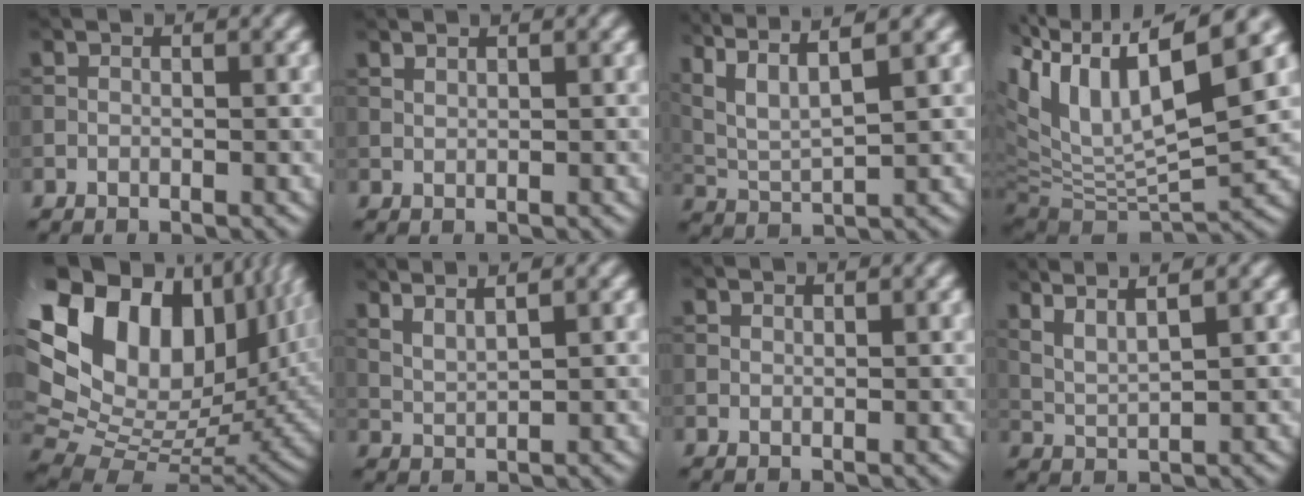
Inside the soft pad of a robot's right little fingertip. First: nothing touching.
{"total": 0.7, "force": [0.6, 0.1, 0.2], "torque": [-0.005, 0.000, 0.014]}
{"total": 8.3, "force": [5.7, 2.2, 5.6], "torque": [-0.124, 0.033, 0.082]}
{"total": 12.7, "force": [4.5, 4.3, 11.1], "torque": [-0.209, 0.008, 0.080]}
{"total": 21.8, "force": [8.7, 13.8, 14.5], "torque": [-0.294, 0.055, 0.171]}
{"total": 3.7, "force": [2.9, 0.8, 2.1], "torque": [-0.028, 0.010, 0.044]}
{"total": 0.6, "force": [0.6, 0.3, 0.1], "torque": [0.000, 0.000, 0.013]}
{"total": 4.7, "force": [3.5, 1.1, 2.9], "torque": [-0.047, 0.017, 0.050]}